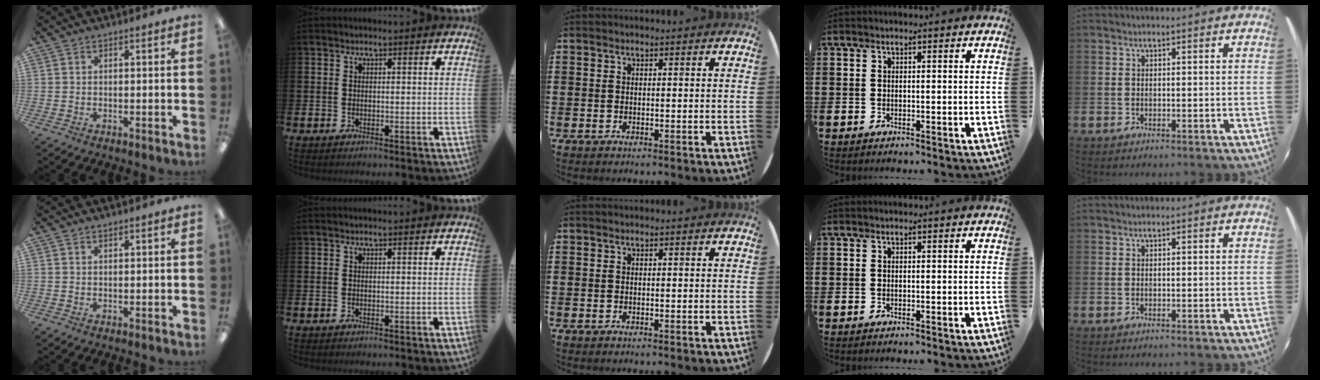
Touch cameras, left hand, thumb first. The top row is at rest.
{"thumb": {"total": 0.8, "force": [0.7, 0.3, 0.1], "torque": [-0.002, 0.000, 0.013]}}